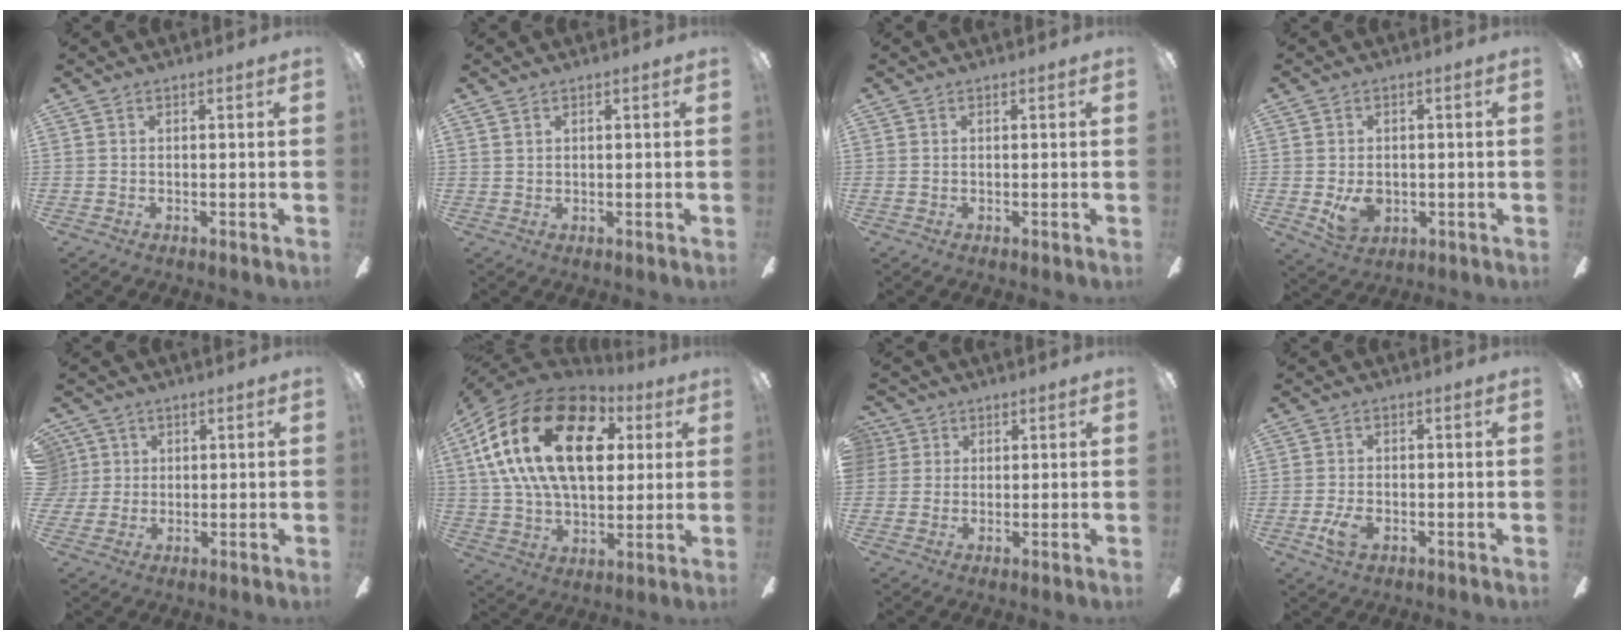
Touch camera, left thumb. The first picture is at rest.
{"total": 1.2, "force": [1.0, 0.6, 0.1], "torque": [-0.003, 0.000, 0.020]}
{"total": 0.0}
{"total": 6.4, "force": [-1.0, 4.9, 4.1], "torque": [-0.048, -0.002, -0.017]}
{"total": 4.3, "force": [1.3, 4.1, 0.5], "torque": [-0.017, 0.008, 0.023]}
{"total": 26.3, "force": [9.0, 15.4, 19.3], "torque": [-0.375, -0.012, 0.148]}
{"total": 3.3, "force": [1.4, 3.0, 0.2], "torque": [-0.007, 0.007, 0.024]}
{"total": 4.9, "force": [-1.7, 2.9, 3.6], "torque": [-0.065, 0.003, -0.033]}